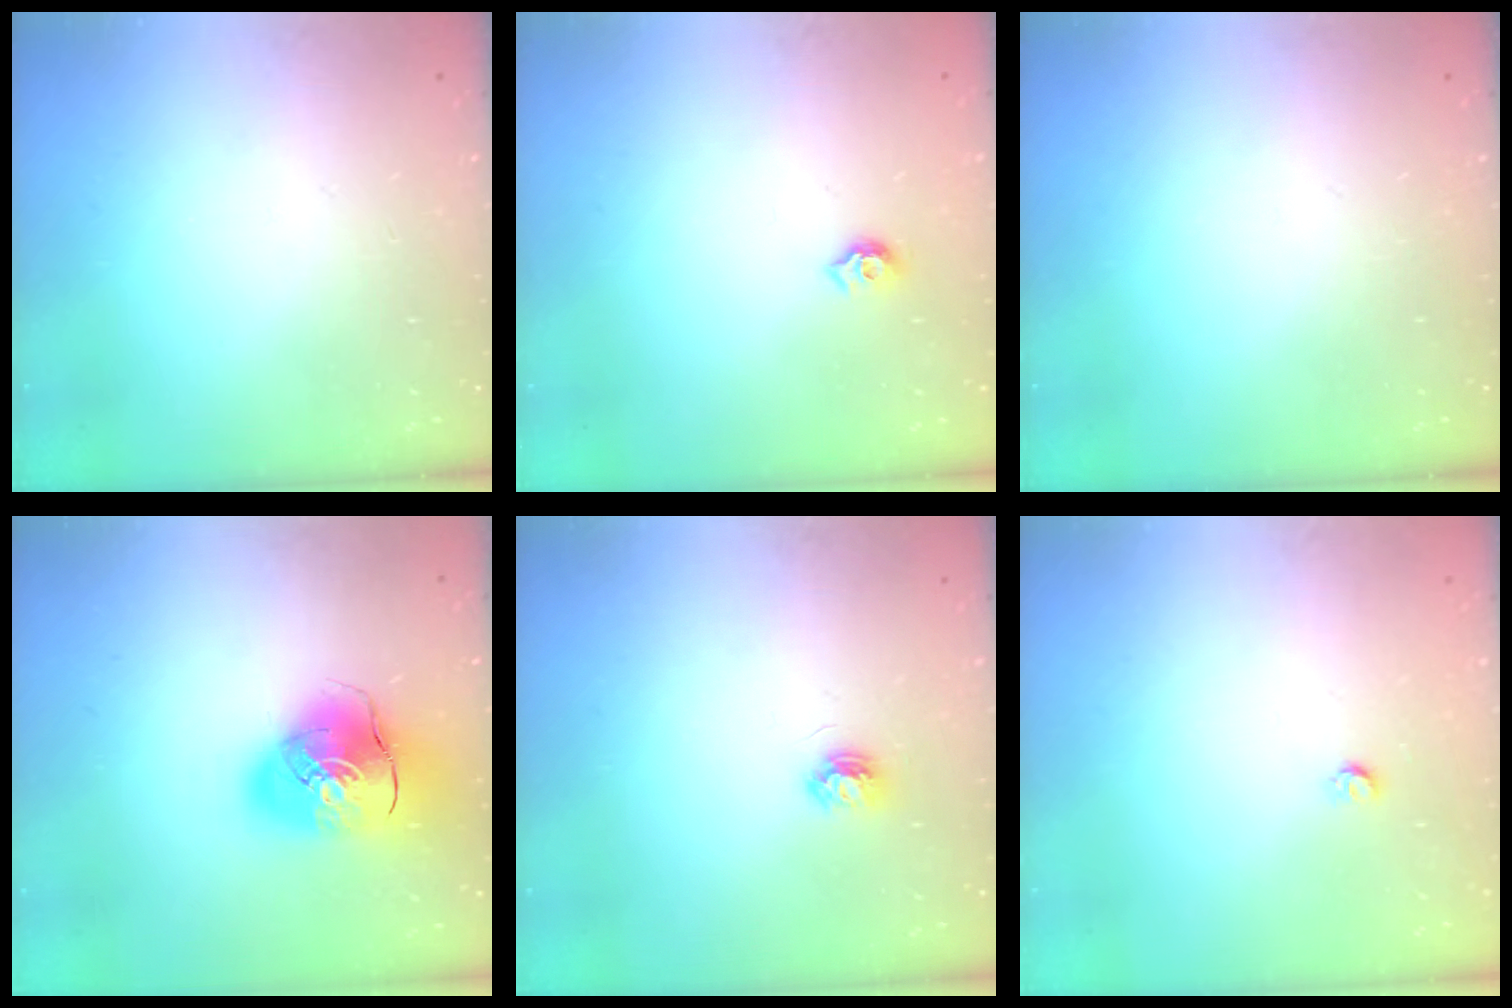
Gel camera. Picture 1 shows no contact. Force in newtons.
{"total": 5.8, "press": 5.7, "slide": 0.8}
{"total": 0.0}
{"total": 13.9, "press": 13.7, "slide": 2.4}
{"total": 3.7, "press": 3.7, "slide": 0.4}
{"total": 3.2, "press": 3.2, "slide": 0.3}